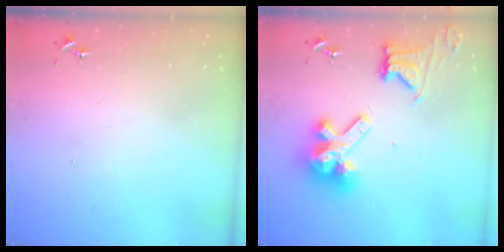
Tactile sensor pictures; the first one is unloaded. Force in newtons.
{"total": 14.5, "press": 14.5, "slide": 0.9}